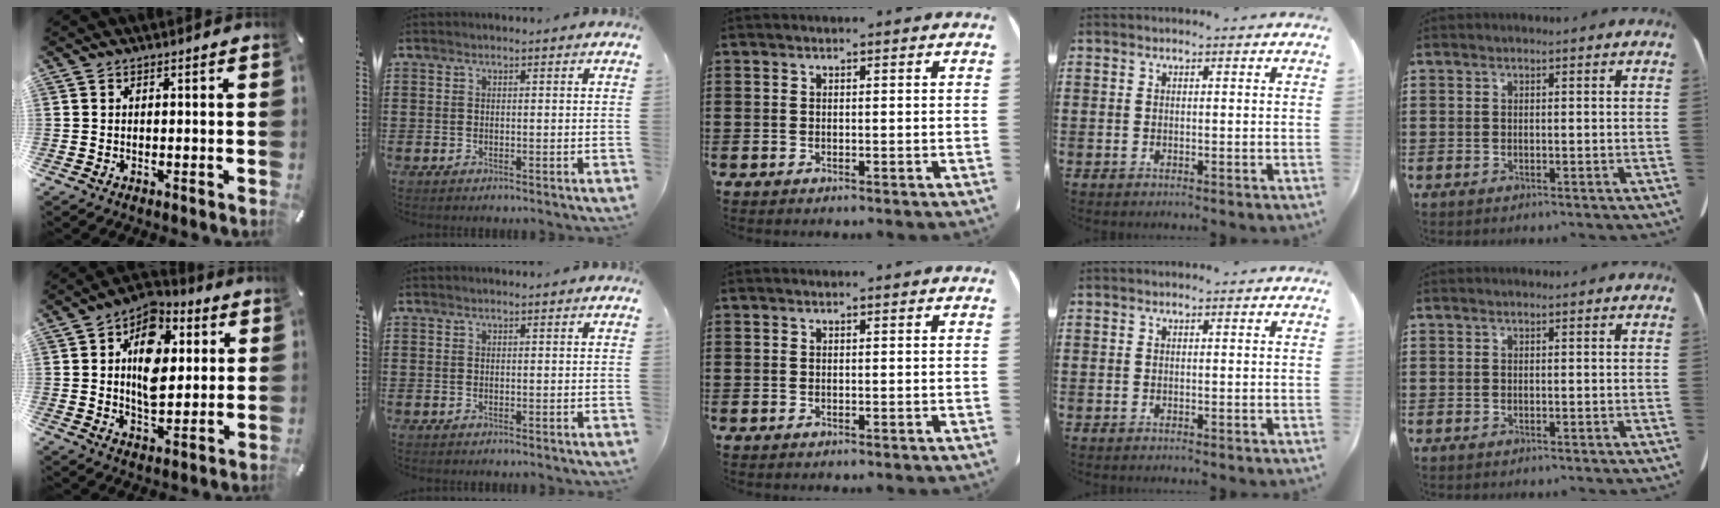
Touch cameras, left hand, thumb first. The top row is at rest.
{"thumb": {"total": 13.2, "force": [3.0, 9.3, 8.9], "torque": [-0.130, -0.006, 0.049]}}